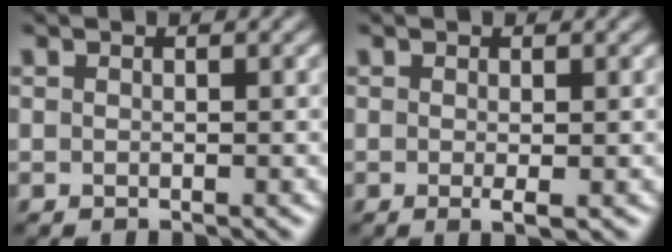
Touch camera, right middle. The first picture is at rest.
{"total": 1.1, "force": [-0.2, 0.1, 1.1], "torque": [-0.020, -0.006, -0.003]}